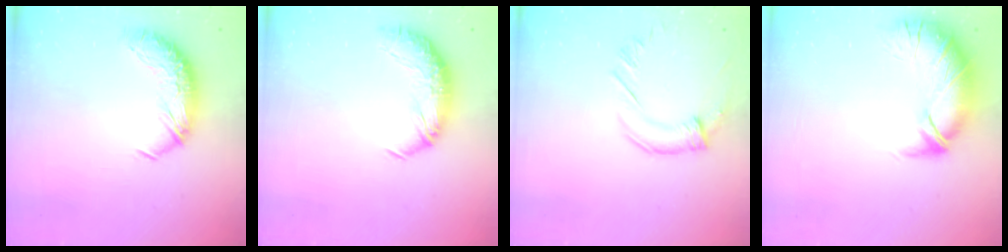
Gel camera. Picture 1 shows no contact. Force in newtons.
{"total": 2.3, "press": 1.0, "slide": 2.1}
{"total": 2.1, "press": 1.8, "slide": 1.0}
{"total": 2.7, "press": 1.2, "slide": 2.4}